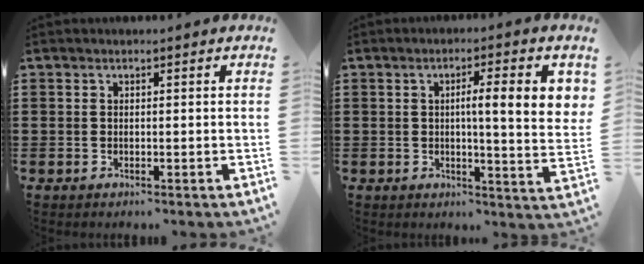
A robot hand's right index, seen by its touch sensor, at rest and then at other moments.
{"total": 8.1, "force": [1.7, 1.0, 7.9], "torque": [-0.123, -0.008, 0.019]}